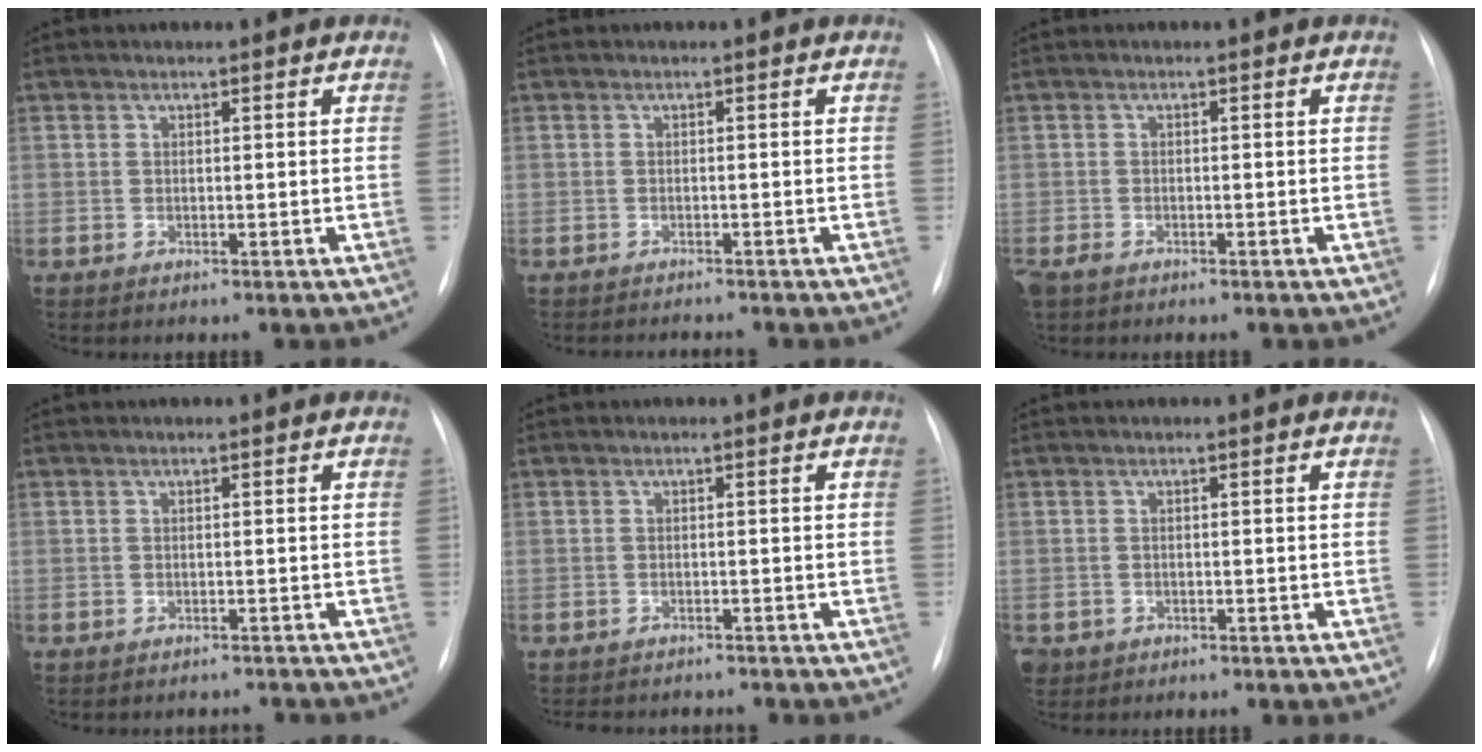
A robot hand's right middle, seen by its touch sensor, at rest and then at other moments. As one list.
[{"total": 2.4, "force": [-2.4, -0.3, 0.3], "torque": [0.002, -0.007, -0.031]}, {"total": 2.2, "force": [-1.5, 1.1, 1.0], "torque": [-0.023, -0.002, -0.023]}, {"total": 2.2, "force": [-2.1, 0.5, -0.2], "torque": [0.008, -0.002, -0.025]}, {"total": 5.8, "force": [-5.5, 1.5, 1.4], "torque": [-0.012, -0.002, -0.072]}, {"total": 2.8, "force": [-1.6, 2.2, 0.4], "torque": [-0.008, 0.001, -0.025]}]